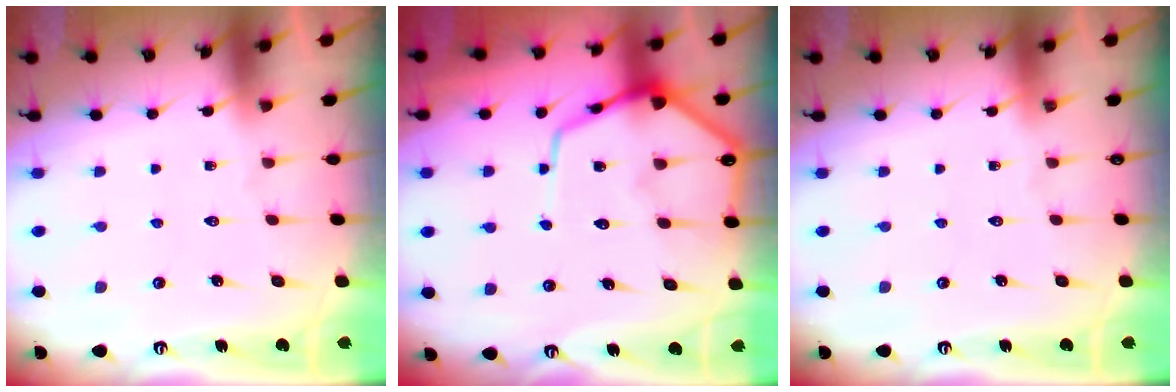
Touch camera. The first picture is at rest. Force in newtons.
{"total": 11.1, "press": 11.1, "slide": 1.1}
{"total": 0.0}